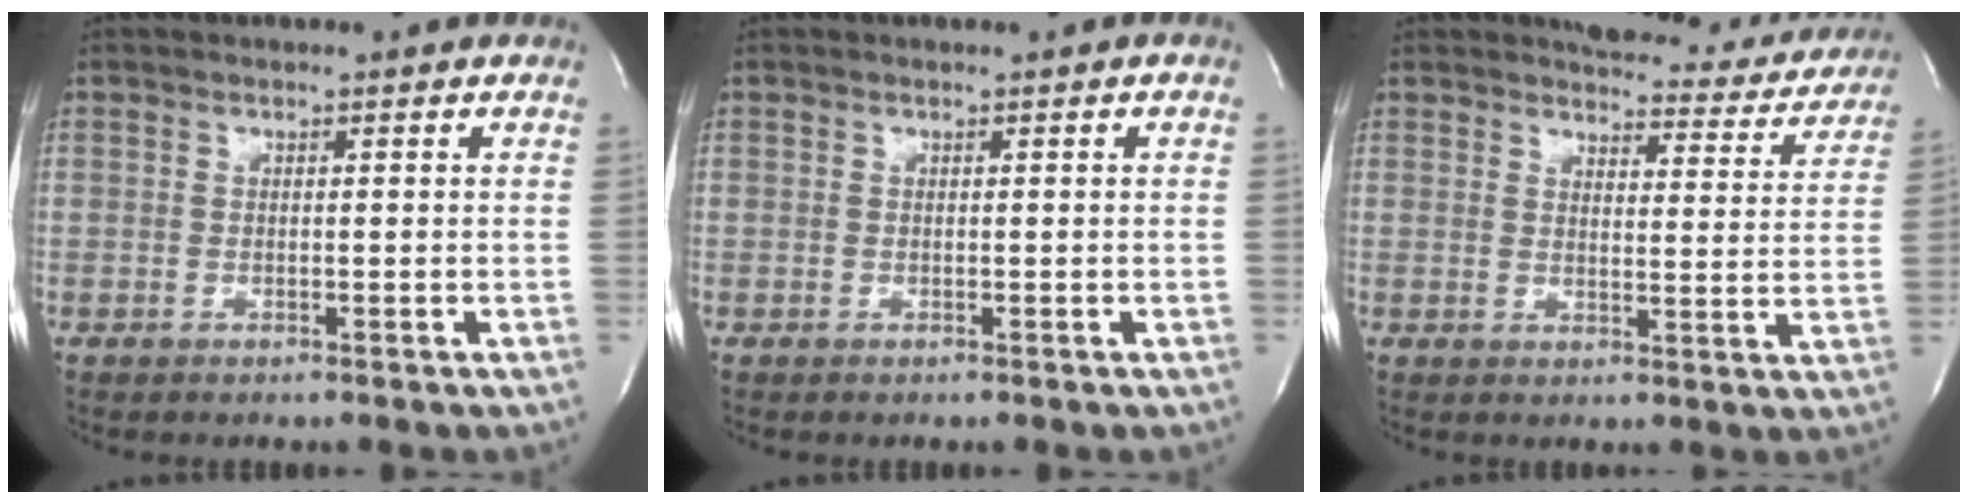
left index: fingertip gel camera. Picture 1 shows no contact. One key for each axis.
{"total": 0.0}
{"total": 12.7, "fx": 12.0, "fy": 3.5, "fz": 2.1, "tx": -0.001, "ty": -0.036, "tz": 0.123}